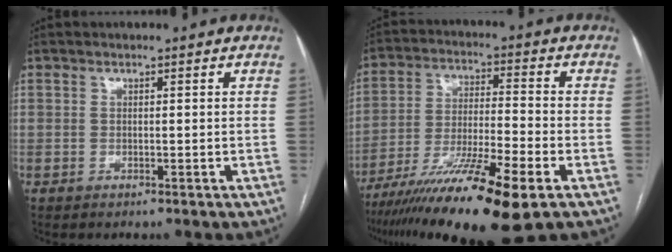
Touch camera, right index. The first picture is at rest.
{"total": 17.1, "force": [-10.6, 0.8, 13.4], "torque": [-0.232, -0.038, -0.180]}